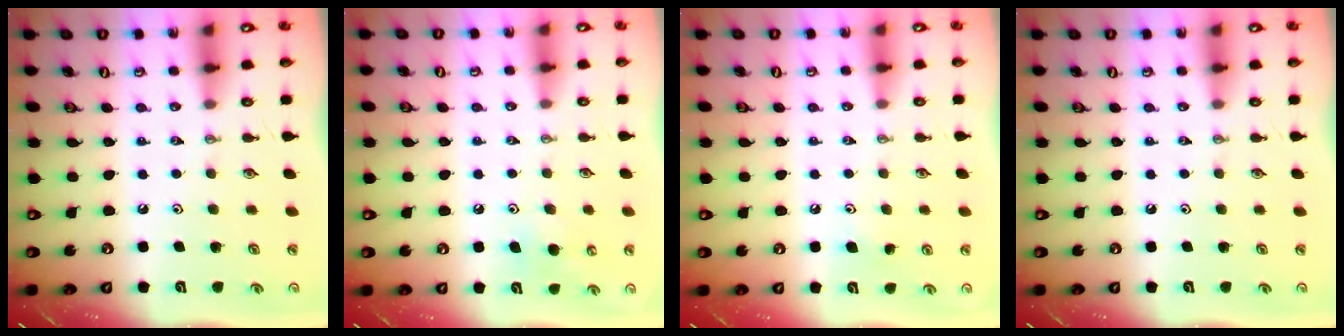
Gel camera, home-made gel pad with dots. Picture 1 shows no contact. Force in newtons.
{"total": 8.8, "press": 8.6, "slide": 1.5}
{"total": 5.2, "press": 5.0, "slide": 1.5}
{"total": 0.0}